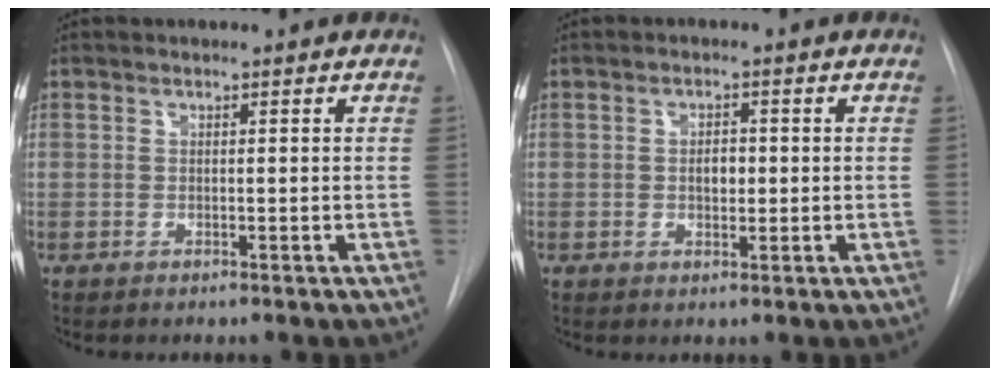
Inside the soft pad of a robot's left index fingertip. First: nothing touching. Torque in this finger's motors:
{"motor_torque": [0.77, -0.14, 0.10, 0.04]}